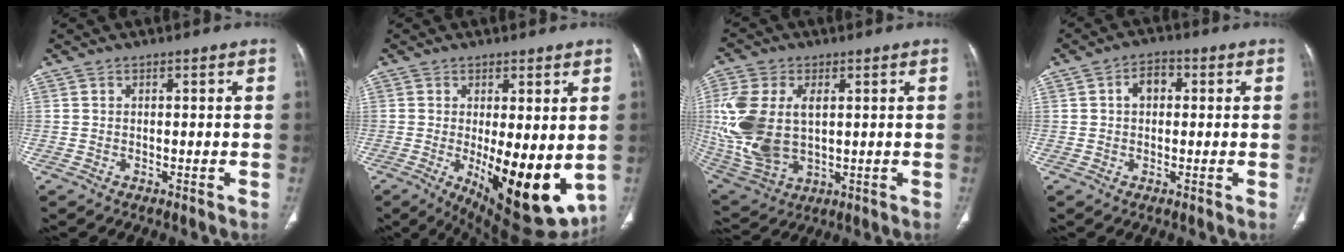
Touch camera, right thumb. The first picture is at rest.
{"total": 16.8, "force": [-2.2, 6.3, 15.4], "torque": [-0.211, -0.038, -0.010]}
{"total": 17.1, "force": [1.9, 10.6, 13.3], "torque": [-0.301, -0.006, 0.051]}
{"total": 4.0, "force": [0.6, 3.0, 2.7], "torque": [-0.031, 0.014, 0.004]}